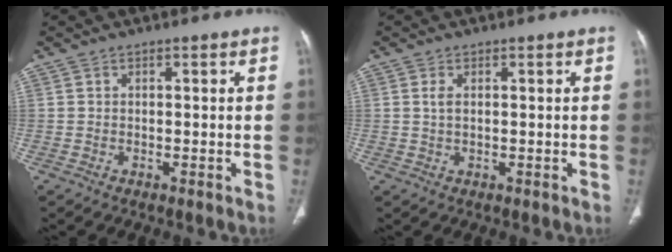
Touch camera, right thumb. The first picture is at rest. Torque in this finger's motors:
{"motor_torque": [-0.38, 0.05, 0.43, -0.01, -0.04]}